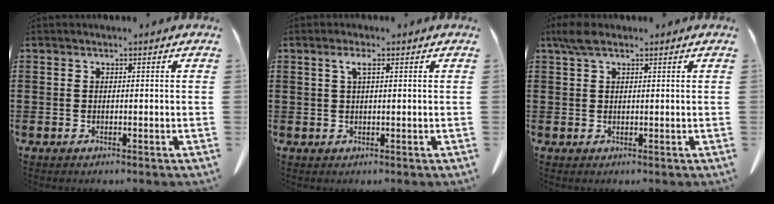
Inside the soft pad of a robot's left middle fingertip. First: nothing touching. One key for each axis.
{"total": 2.3, "fx": 1.0, "fy": 0.5, "fz": 2.0, "tx": -0.043, "ty": 0.004, "tz": 0.016}
{"total": 2.9, "fx": 1.6, "fy": 1.1, "fz": 2.1, "tx": -0.046, "ty": 0.003, "tz": 0.031}